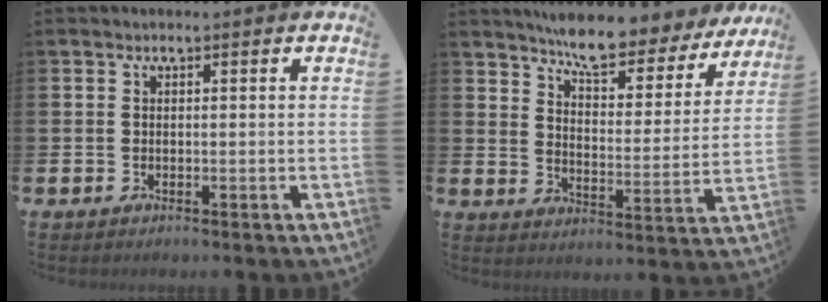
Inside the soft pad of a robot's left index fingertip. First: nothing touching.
{"total": 8.1, "force": [7.7, 1.5, 2.3], "torque": [-0.066, -0.055, 0.133]}